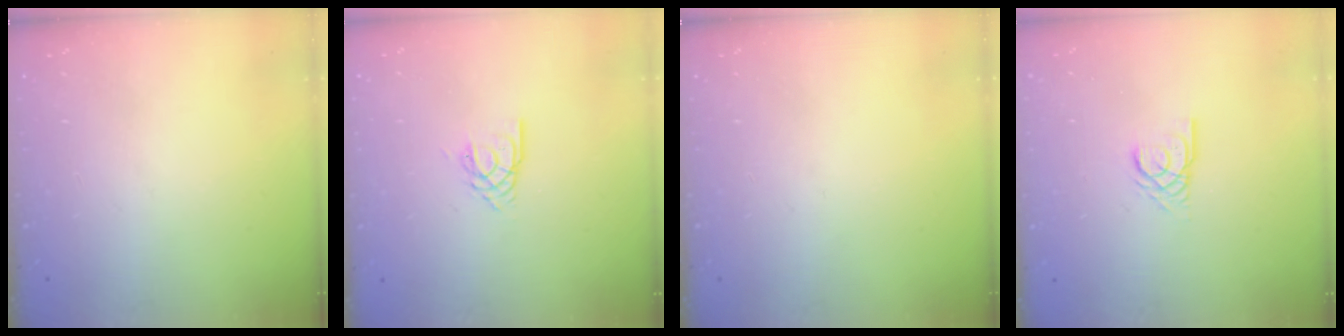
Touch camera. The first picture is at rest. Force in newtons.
{"total": 2.9, "press": 2.8, "slide": 0.4}
{"total": 0.0}
{"total": 3.1, "press": 3.1, "slide": 0.1}